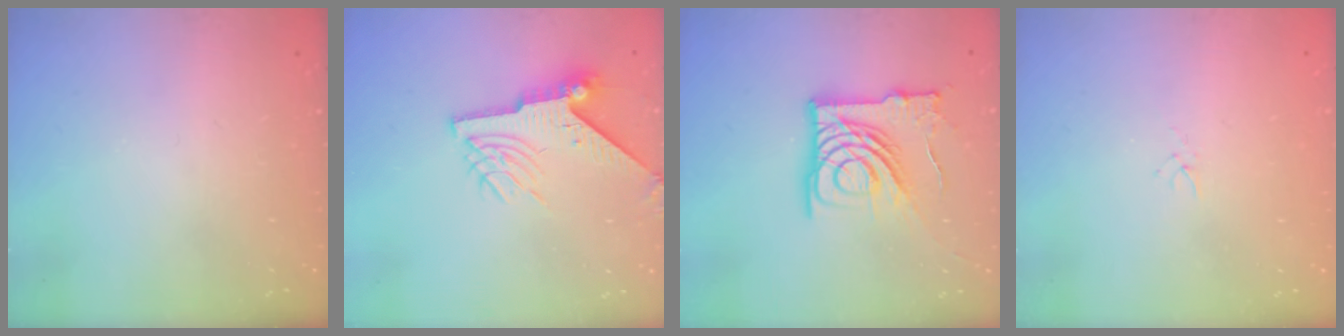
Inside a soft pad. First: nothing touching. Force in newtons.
{"total": 9.0, "press": 9.0, "slide": 0.8}
{"total": 15.9, "press": 15.9, "slide": 1.7}
{"total": 1.0, "press": 1.0, "slide": 0.3}